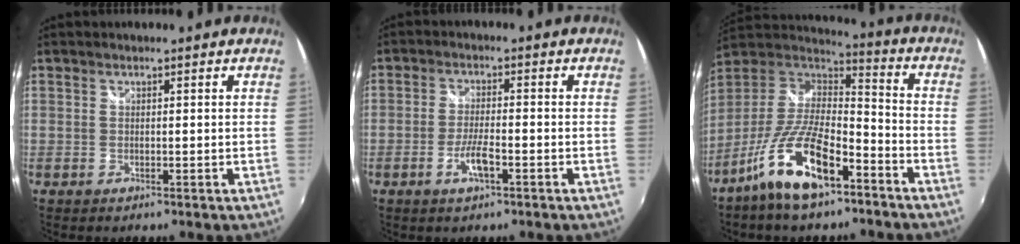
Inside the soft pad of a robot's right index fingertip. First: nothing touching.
{"total": 4.5, "force": [-2.2, 1.0, 3.9], "torque": [-0.083, -0.004, -0.041]}
{"total": 17.5, "force": [-10.7, 6.1, 12.4], "torque": [-0.250, -0.016, -0.197]}